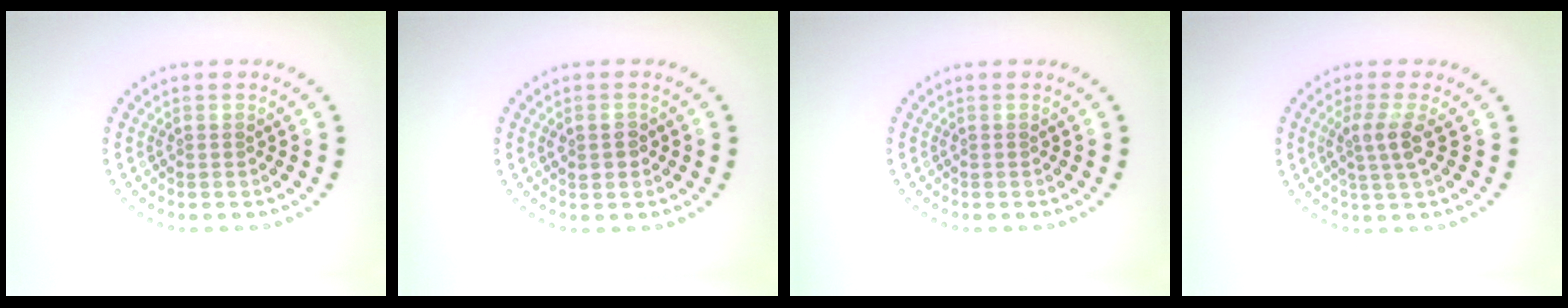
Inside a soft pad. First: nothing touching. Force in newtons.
{"total": 1.4, "press": 1.4, "slide": 0.1}
{"total": 0.0}
{"total": 2.6, "press": 1.9, "slide": 1.7}